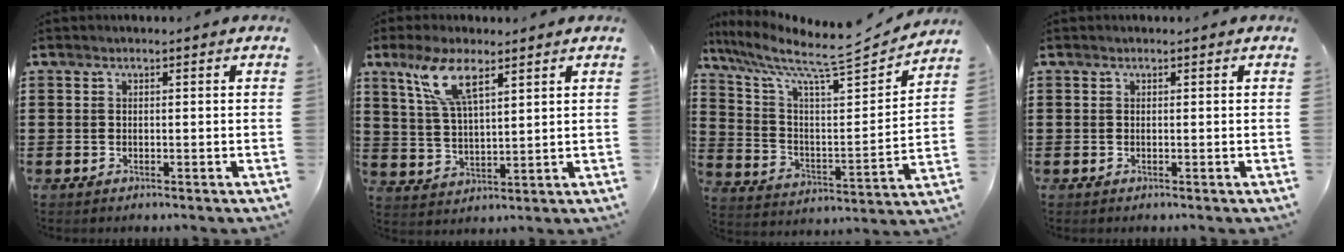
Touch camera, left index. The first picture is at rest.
{"total": 8.6, "force": [5.2, 2.5, 6.5], "torque": [-0.139, 0.003, 0.092]}
{"total": 9.2, "force": [7.8, 1.4, 4.7], "torque": [-0.120, -0.063, 0.124]}
{"total": 0.0}